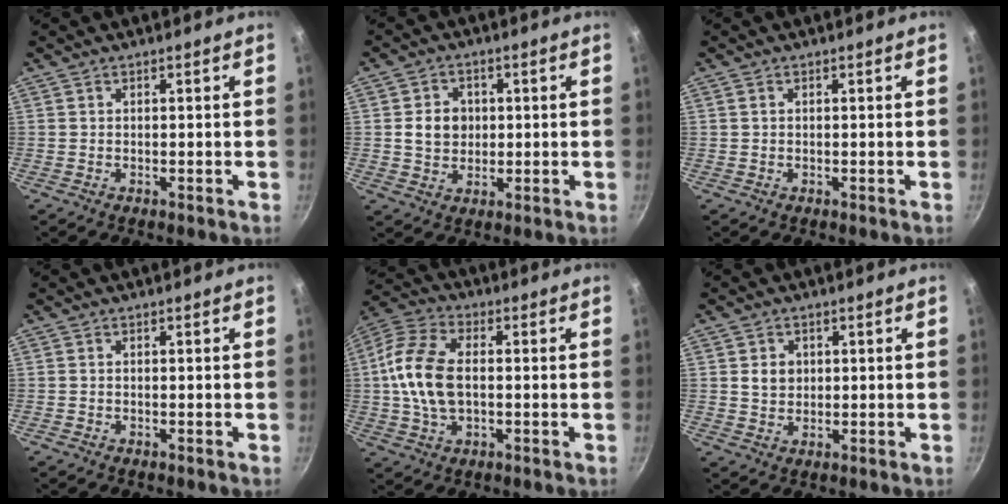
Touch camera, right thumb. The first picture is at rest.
{"total": 6.1, "force": [0.6, 5.1, 3.2], "torque": [-0.031, 0.003, 0.009]}
{"total": 0.5, "force": [0.2, 0.4, 0.3], "torque": [-0.005, 0.001, 0.003]}
{"total": 0.0}
{"total": 12.9, "force": [-0.1, 7.6, 10.4], "torque": [-0.200, 0.025, -0.015]}
{"total": 3.6, "force": [0.7, 3.0, 1.8], "torque": [-0.016, 0.001, 0.012]}